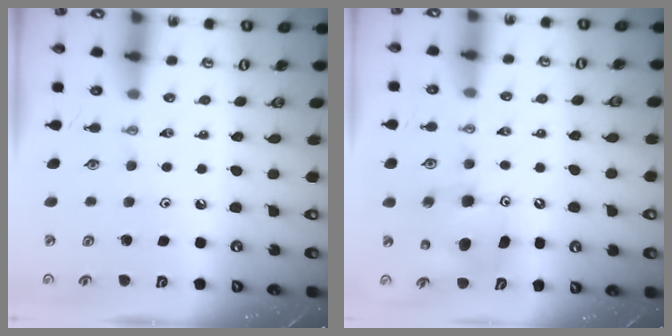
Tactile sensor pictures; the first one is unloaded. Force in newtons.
{"total": 7.9, "press": 7.6, "slide": 2.3}